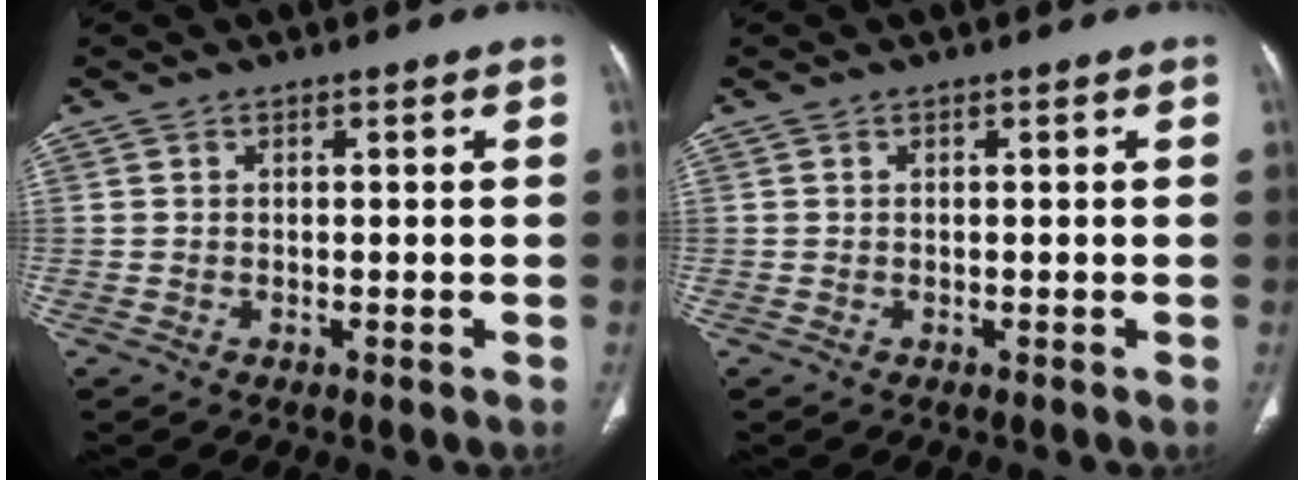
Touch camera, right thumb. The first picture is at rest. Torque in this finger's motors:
{"motor_torque": [2.51, 2.50, 0.04, -0.02, 0.00]}